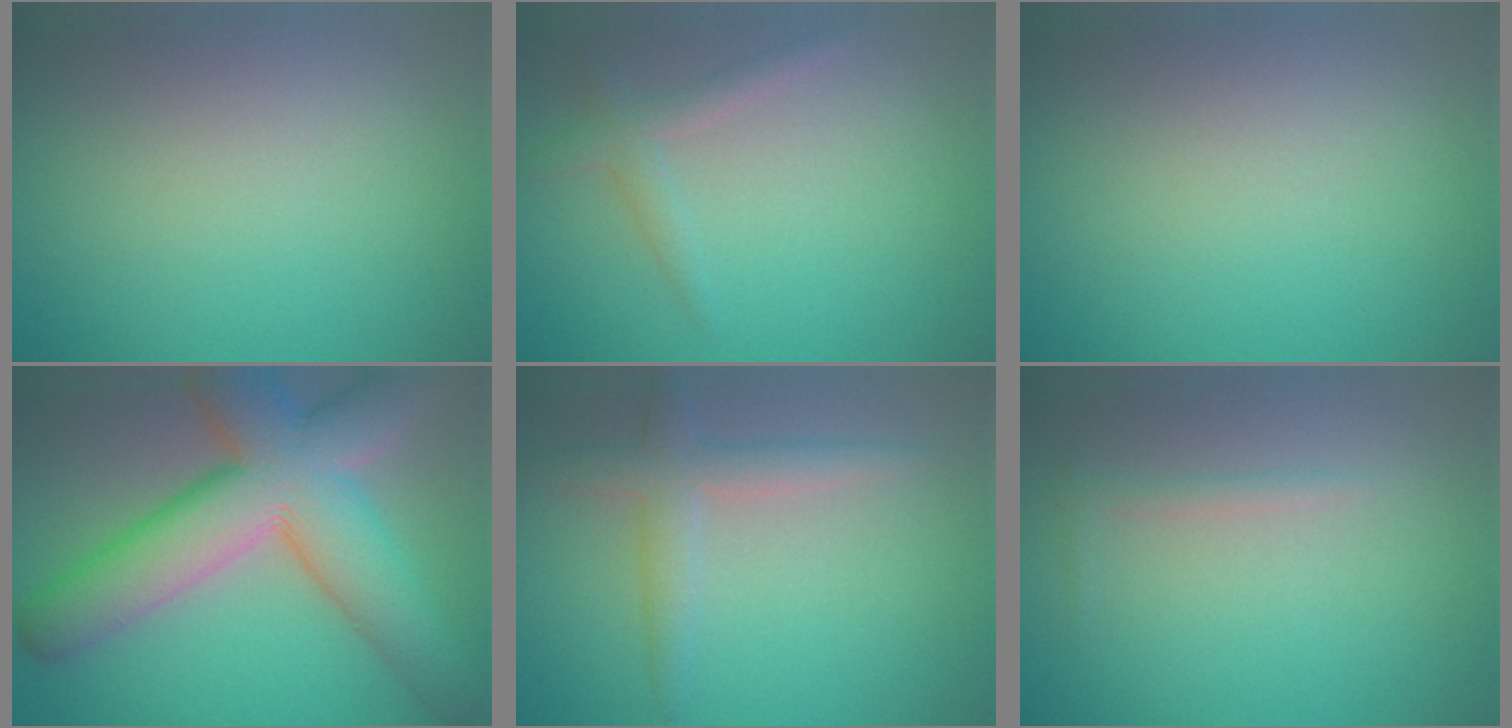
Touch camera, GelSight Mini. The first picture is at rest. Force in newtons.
{"total": 1.7, "press": 1.7, "slide": 0.0}
{"total": 0.0}
{"total": 12.0, "press": 11.9, "slide": 0.9}
{"total": 3.1, "press": 3.1, "slide": 0.0}
{"total": 0.9, "press": 0.9, "slide": 0.1}